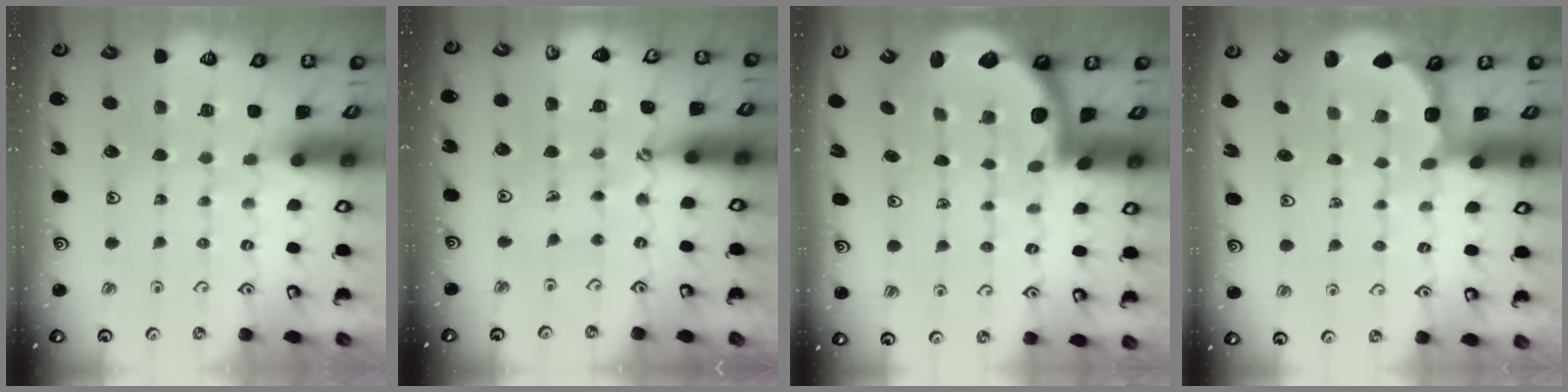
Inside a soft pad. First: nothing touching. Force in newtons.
{"total": 2.2, "press": 1.4, "slide": 1.6}
{"total": 3.0, "press": 2.9, "slide": 0.4}
{"total": 3.1, "press": 2.4, "slide": 1.9}